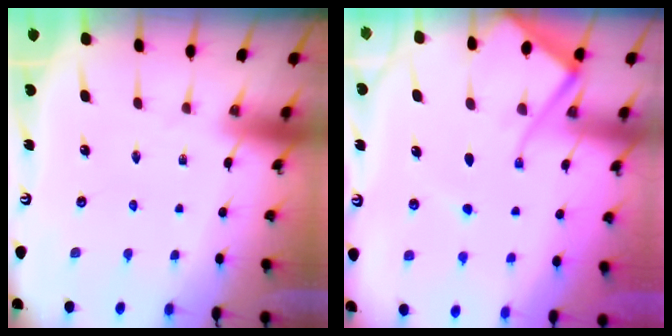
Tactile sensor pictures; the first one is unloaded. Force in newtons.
{"total": 10.4, "press": 10.3, "slide": 1.2}